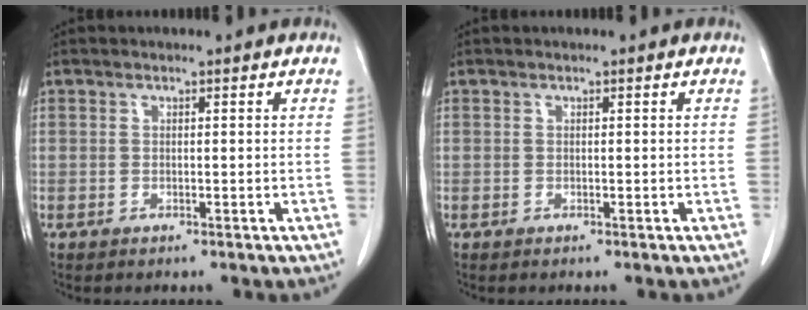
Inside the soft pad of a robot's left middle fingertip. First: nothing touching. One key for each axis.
{"total": 0.0}